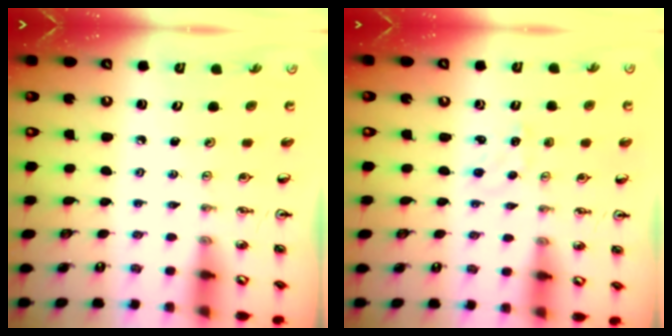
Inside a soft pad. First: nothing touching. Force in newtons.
{"total": 0.9, "press": 0.8, "slide": 0.2}